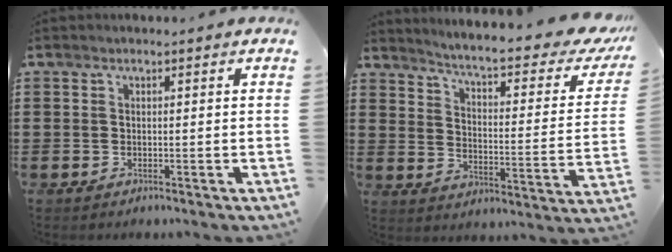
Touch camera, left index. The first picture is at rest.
{"total": 5.5, "force": [4.5, -0.2, 3.1], "torque": [-0.072, -0.041, 0.065]}